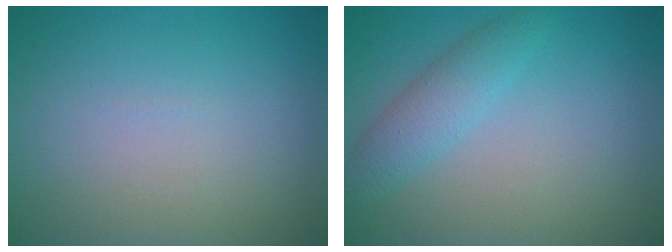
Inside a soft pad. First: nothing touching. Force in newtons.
{"total": 2.7, "press": 2.7, "slide": 0.1}